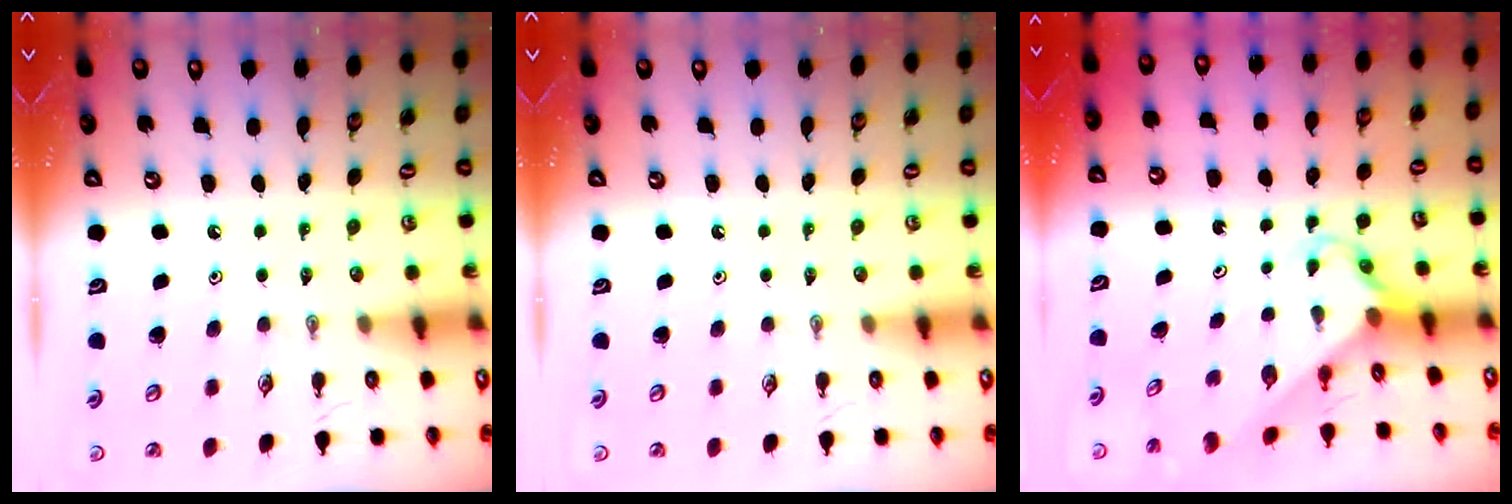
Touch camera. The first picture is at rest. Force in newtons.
{"total": 0.0}
{"total": 2.8, "press": 2.8, "slide": 0.2}